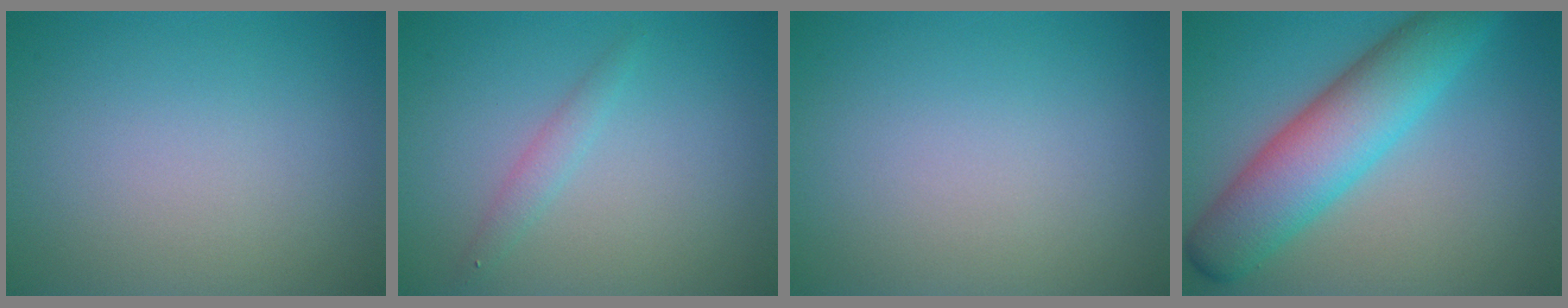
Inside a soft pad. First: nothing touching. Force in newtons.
{"total": 1.3, "press": 1.3, "slide": 0.0}
{"total": 0.0}
{"total": 8.0, "press": 8.0, "slide": 0.2}